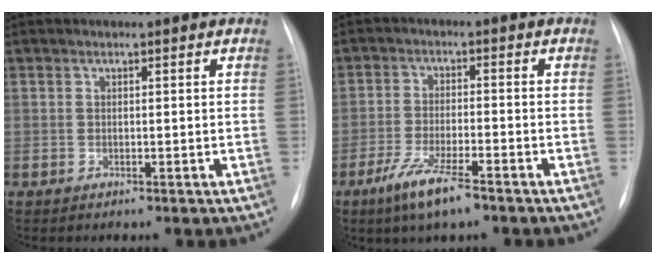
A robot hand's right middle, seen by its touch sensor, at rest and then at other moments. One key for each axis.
{"total": 7.2, "fx": -4.8, "fy": 1.0, "fz": 5.3, "tx": -0.112, "ty": -0.014, "tz": -0.086}